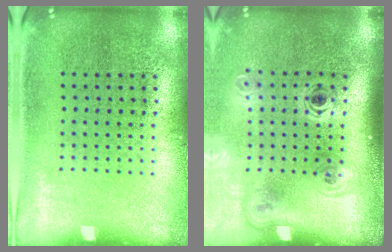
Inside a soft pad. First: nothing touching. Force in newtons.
{"total": 2.0, "press": 1.4, "slide": 1.5}